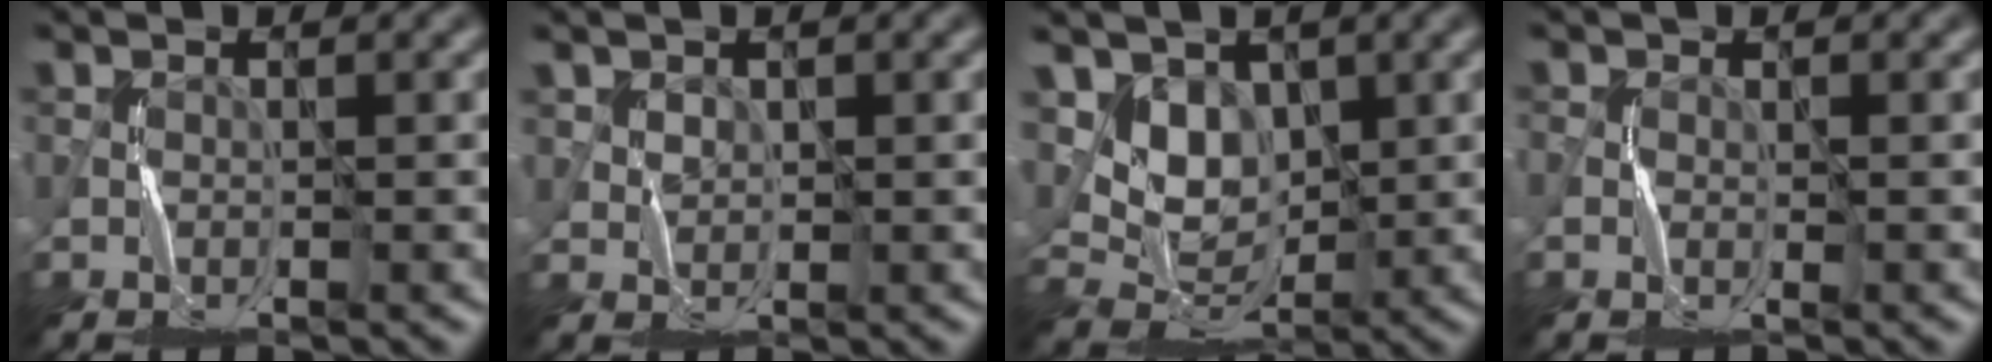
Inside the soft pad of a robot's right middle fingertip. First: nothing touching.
{"total": 1.4, "force": [1.1, 0.8, 0.1], "torque": [-0.002, -0.003, 0.023]}
{"total": 4.6, "force": [2.1, 3.4, 2.2], "torque": [-0.046, -0.012, 0.042]}
{"total": 0.8, "force": [-0.1, 0.3, 0.7], "torque": [-0.014, -0.001, -0.004]}